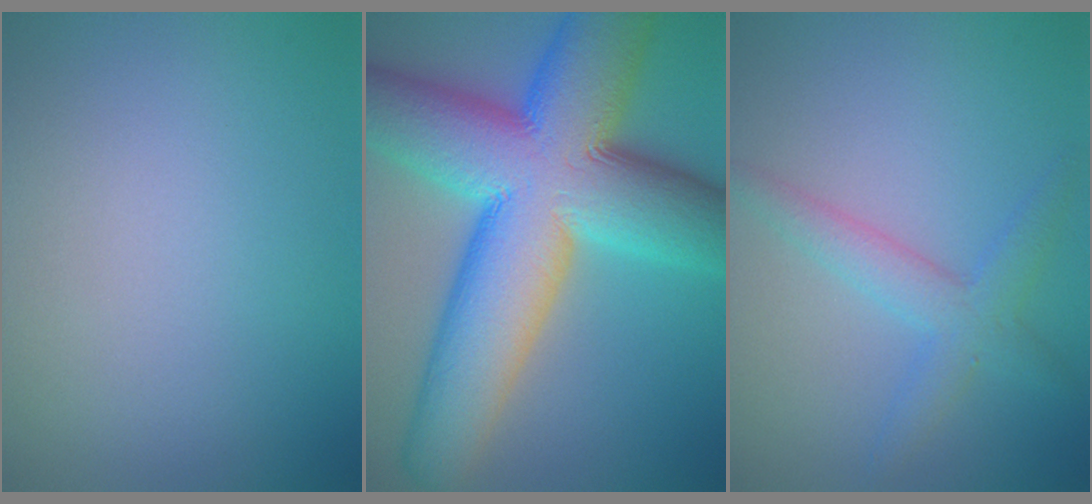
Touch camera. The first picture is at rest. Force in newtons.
{"total": 17.4, "press": 17.4, "slide": 0.5}
{"total": 2.1, "press": 2.1, "slide": 0.1}